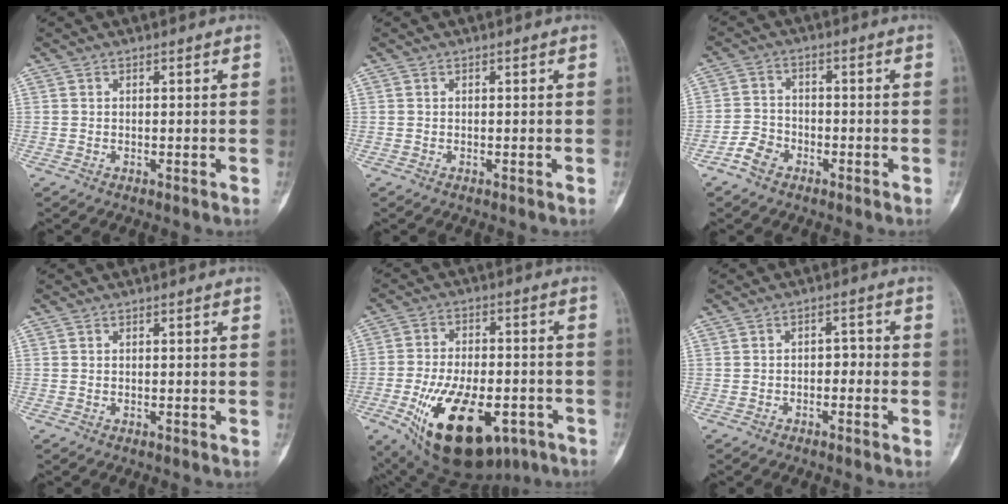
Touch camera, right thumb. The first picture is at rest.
{"total": 0.0}
{"total": 4.4, "force": [-2.8, 3.0, 1.7], "torque": [-0.027, 0.018, -0.057]}
{"total": 0.0}
{"total": 22.1, "force": [-9.4, 11.2, 16.5], "torque": [-0.277, 0.012, -0.130]}
{"total": 2.6, "force": [-1.0, 1.7, 1.7], "torque": [-0.015, 0.021, -0.020]}